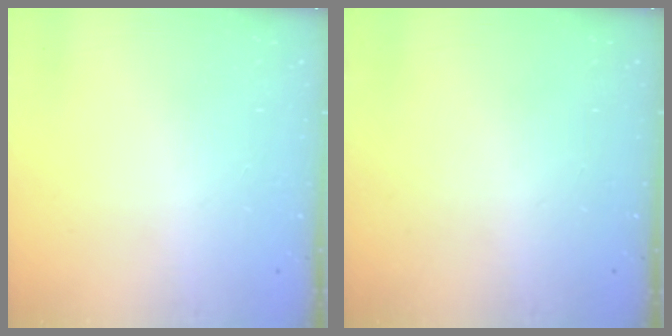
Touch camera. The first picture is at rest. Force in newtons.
{"total": 0.0}